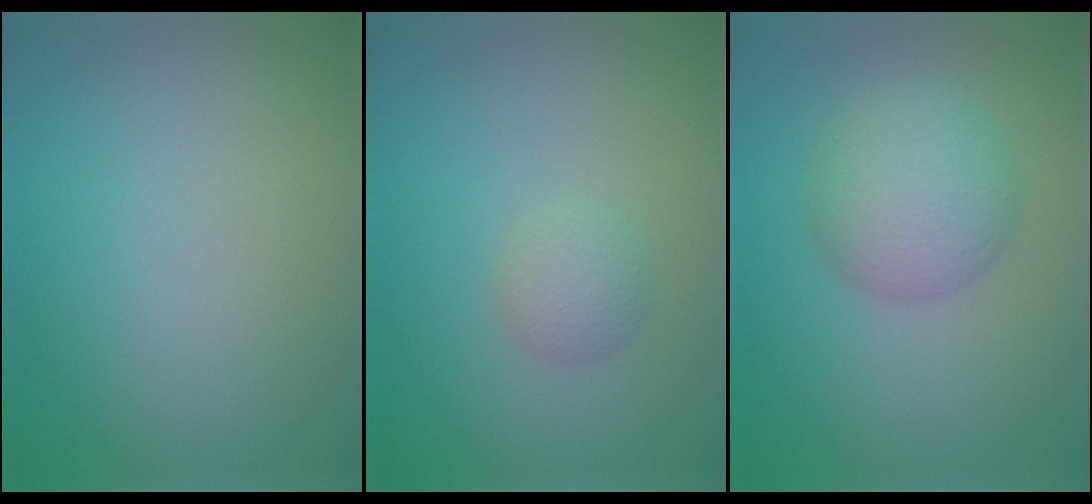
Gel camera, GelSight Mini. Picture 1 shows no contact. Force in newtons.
{"total": 1.7, "press": 1.7, "slide": 0.2}
{"total": 5.2, "press": 5.2, "slide": 0.3}